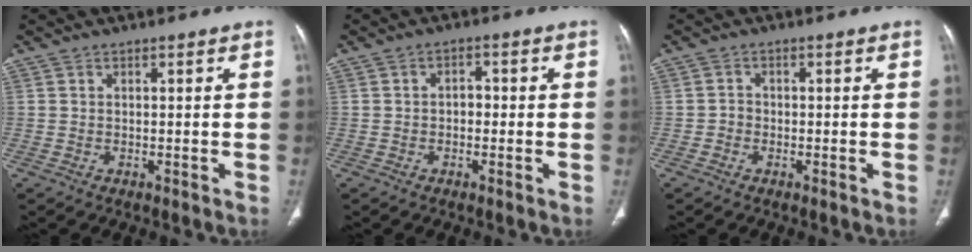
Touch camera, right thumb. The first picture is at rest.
{"total": 2.2, "force": [-0.3, 1.7, 1.4], "torque": [-0.008, 0.012, -0.010]}
{"total": 1.4, "force": [-0.6, 1.2, 0.4], "torque": [0.003, 0.007, -0.017]}